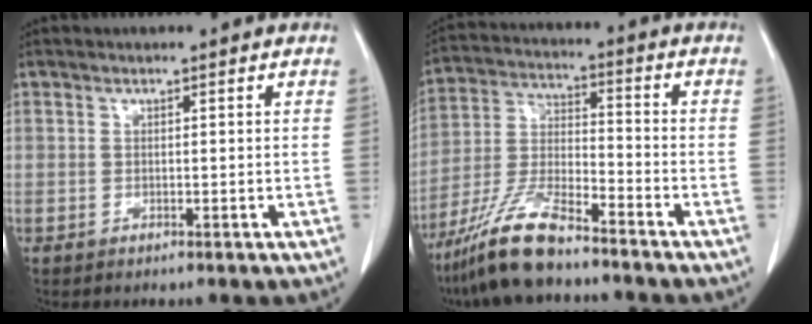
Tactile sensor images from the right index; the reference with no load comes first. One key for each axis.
{"total": 11.6, "fx": -9.0, "fy": 1.8, "fz": 7.0, "tx": -0.151, "ty": -0.017, "tz": -0.172}